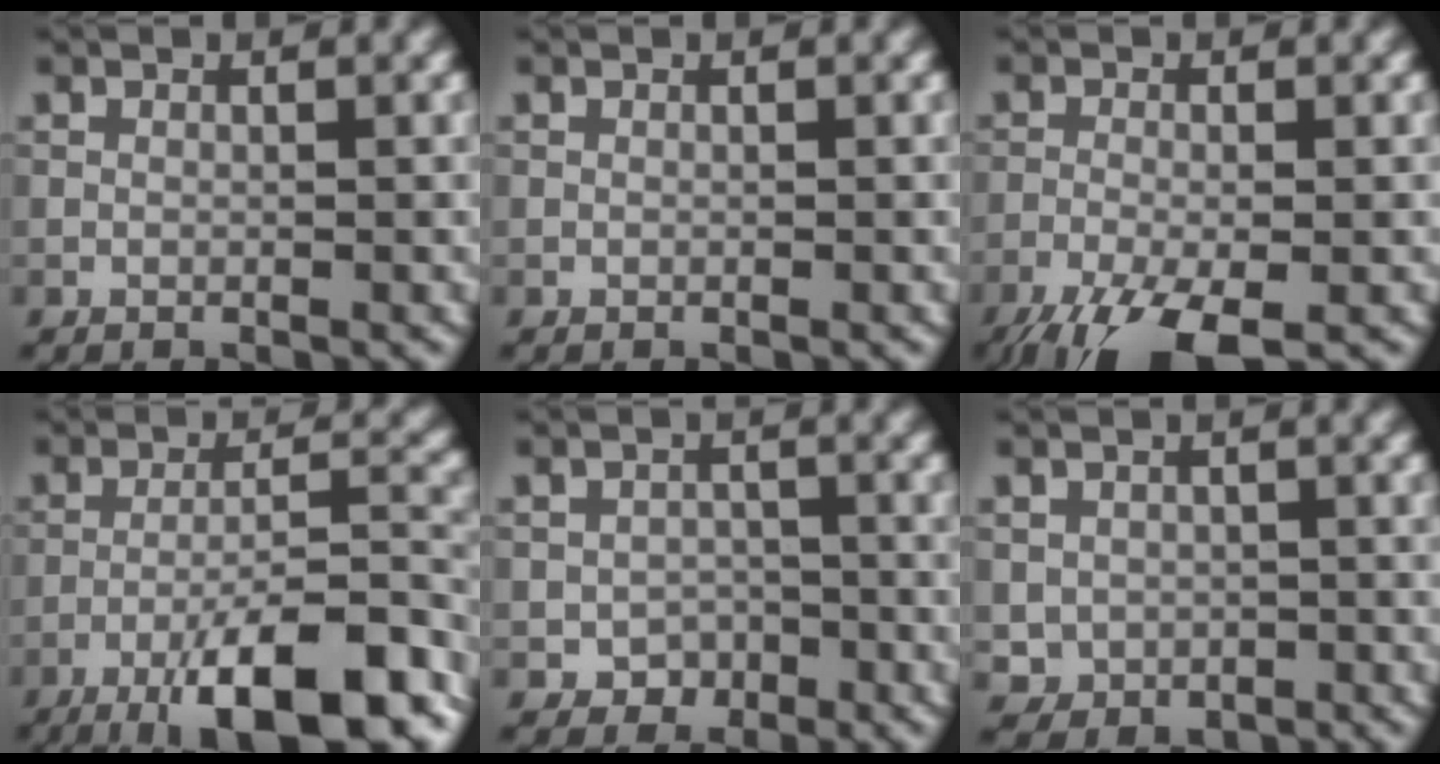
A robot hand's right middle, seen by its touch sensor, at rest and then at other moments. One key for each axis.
{"total": 0.0}
{"total": 7.6, "fx": -5.0, "fy": 2.2, "fz": 5.4, "tx": -0.108, "ty": -0.029, "tz": -0.092}
{"total": 12.7, "fx": -8.1, "fy": 2.8, "fz": 9.4, "tx": -0.146, "ty": 0.006, "tz": -0.129}
{"total": 2.3, "fx": -1.2, "fy": 1.8, "fz": 0.7, "tx": -0.004, "ty": -0.001, "tz": -0.021}
{"total": 2.3, "fx": -0.4, "fy": 2.2, "fz": 0.6, "tx": -0.007, "ty": -0.011, "tz": -0.004}